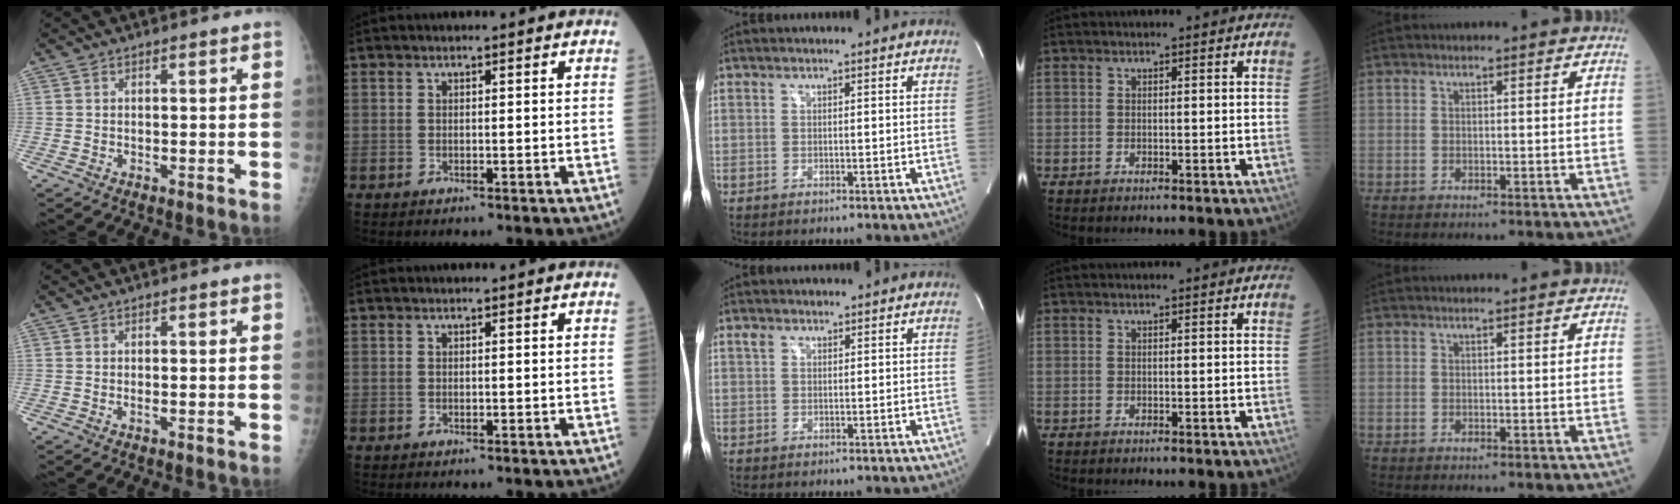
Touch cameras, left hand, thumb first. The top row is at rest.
{"middle": {"total": 1.5, "force": [0.9, 1.0, 0.7], "torque": [-0.019, 0.014, 0.017]}}